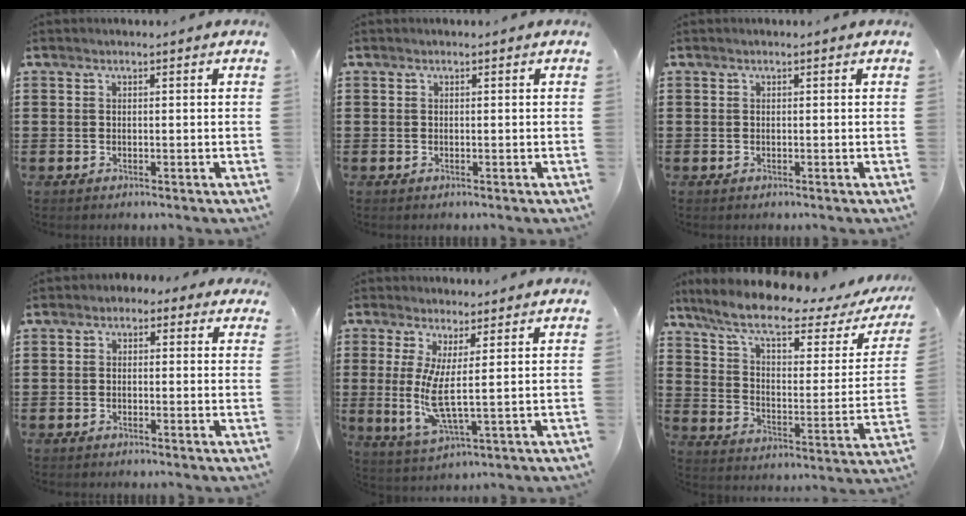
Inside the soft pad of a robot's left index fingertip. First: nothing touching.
{"total": 0.0}
{"total": 0.0}
{"total": 1.4, "force": [-0.9, 0.9, 0.4], "torque": [-0.011, 0.007, -0.021]}
{"total": 7.4, "force": [1.4, 0.8, 7.2], "torque": [-0.151, -0.028, 0.021]}
{"total": 8.8, "force": [6.5, 1.7, 5.7], "torque": [-0.137, -0.032, 0.109]}